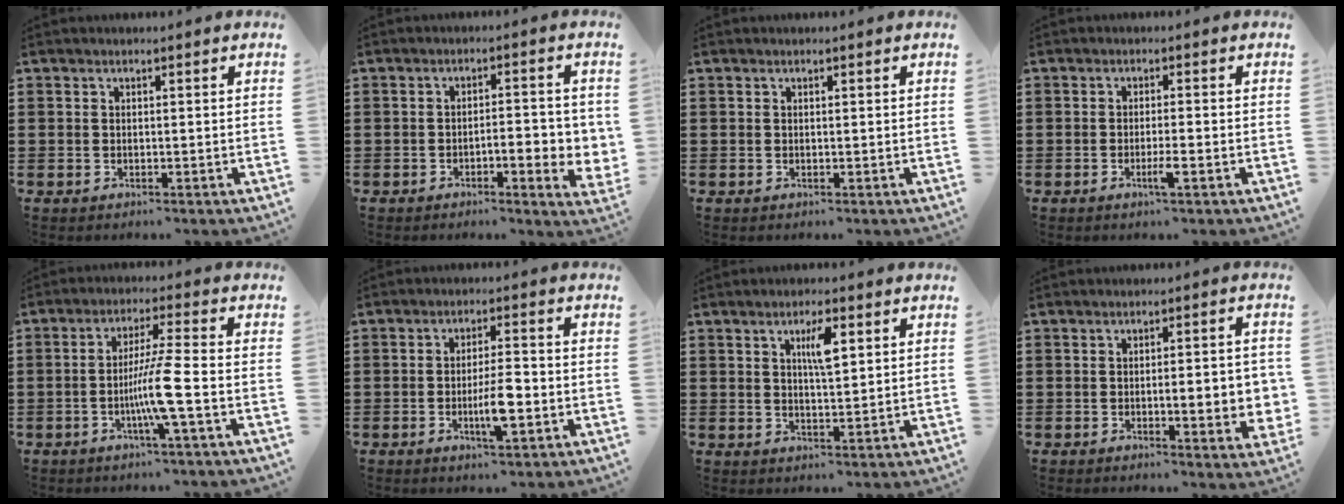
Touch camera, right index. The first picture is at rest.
{"total": 5.1, "force": [-1.5, 1.4, 4.6], "torque": [-0.062, -0.005, -0.028]}
{"total": 0.0}
{"total": 2.7, "force": [-1.3, 0.0, 2.4], "torque": [-0.040, -0.004, -0.023]}
{"total": 7.7, "force": [-2.5, -0.7, 7.3], "torque": [-0.138, -0.016, -0.051]}
{"total": 6.1, "force": [-1.7, 1.3, 5.7], "torque": [-0.110, -0.005, -0.032]}
{"total": 4.4, "force": [1.8, 1.2, 3.9], "torque": [-0.066, 0.003, 0.023]}
{"total": 6.1, "force": [-0.8, 1.2, 5.9], "torque": [-0.073, -0.012, -0.016]}